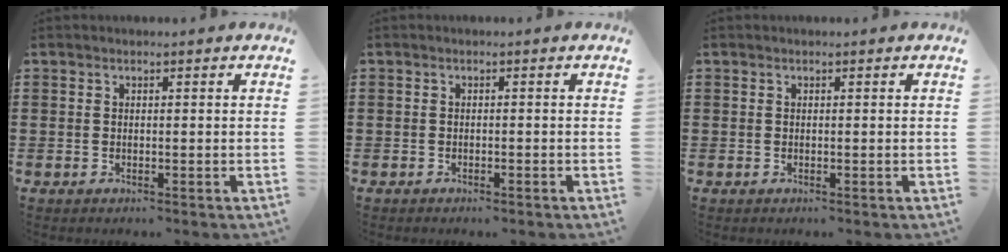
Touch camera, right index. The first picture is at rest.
{"total": 0.8, "force": [-0.8, 0.3, 0.0], "torque": [-0.002, 0.004, -0.019]}
{"total": 0.0}